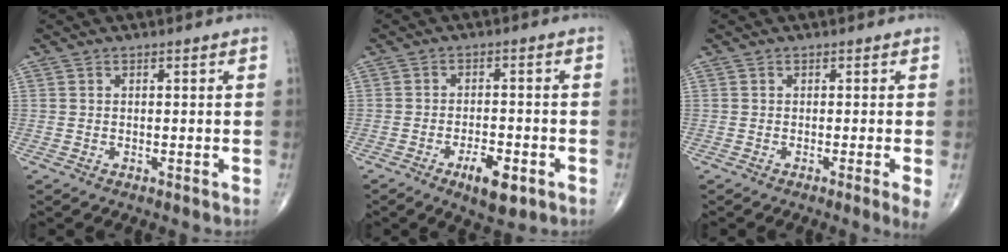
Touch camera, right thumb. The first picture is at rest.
{"total": 6.6, "force": [-3.2, 2.5, 5.1], "torque": [-0.077, 0.012, -0.046]}
{"total": 2.6, "force": [-0.9, -0.2, 2.5], "torque": [-0.042, -0.010, -0.017]}